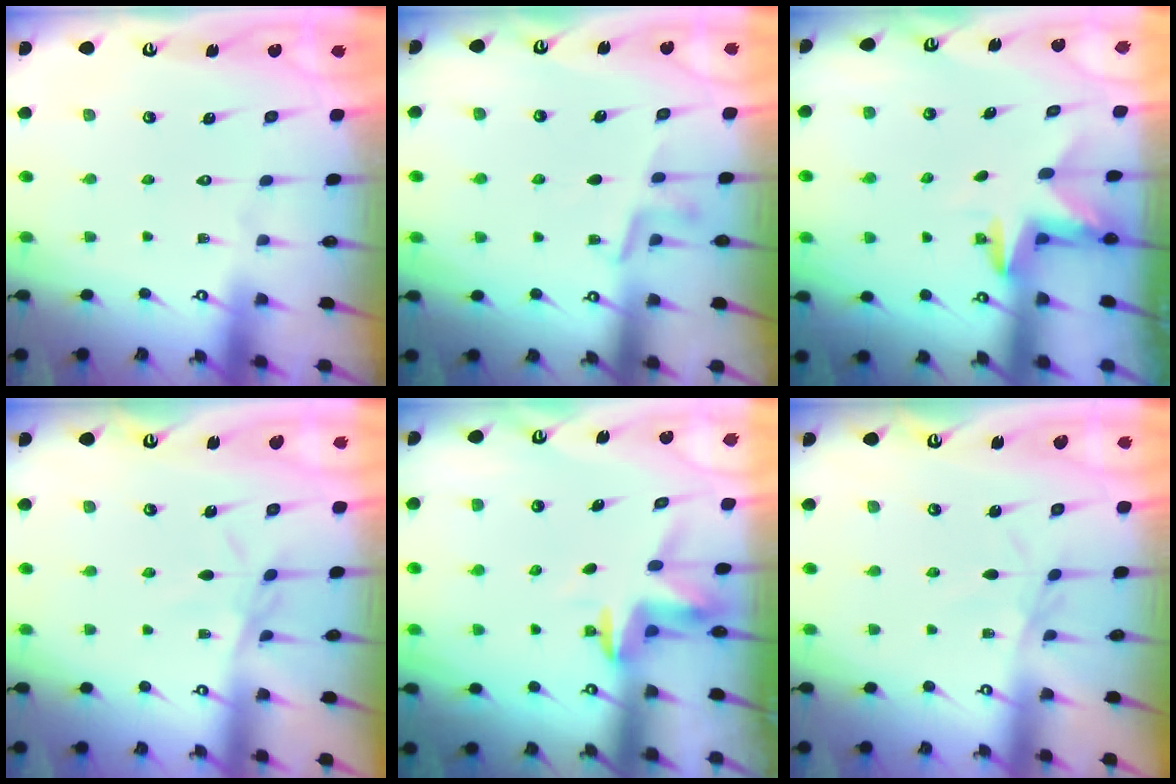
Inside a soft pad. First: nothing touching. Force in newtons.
{"total": 5.6, "press": 5.5, "slide": 1.2}
{"total": 3.4, "press": 3.4, "slide": 0.1}
{"total": 4.7, "press": 4.6, "slide": 0.5}
{"total": 3.4, "press": 3.4, "slide": 0.2}
{"total": 2.2, "press": 2.1, "slide": 0.5}